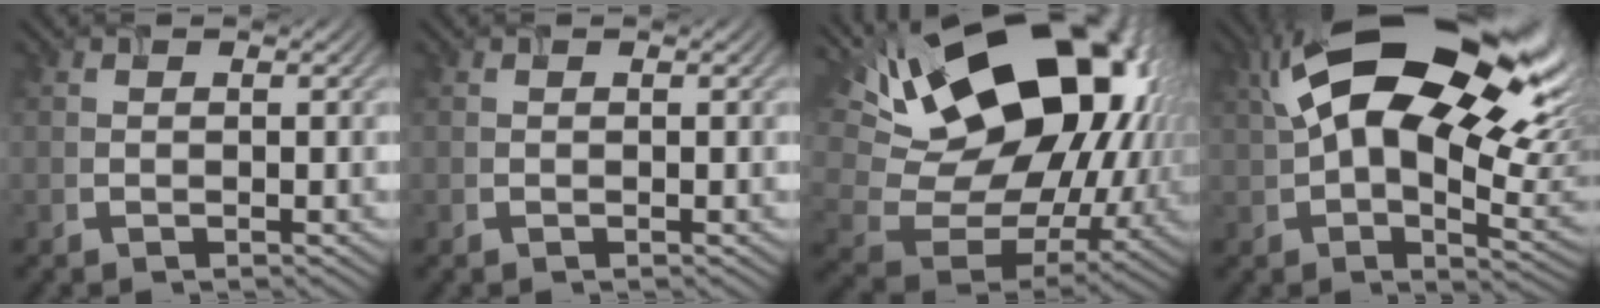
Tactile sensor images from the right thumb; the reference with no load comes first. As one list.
[{"total": 0.0}, {"total": 22.4, "force": [7.7, 13.7, 16.0], "torque": [-0.315, 0.019, 0.153]}, {"total": 21.6, "force": [8.3, 11.3, 16.5], "torque": [-0.286, 0.030, 0.130]}]